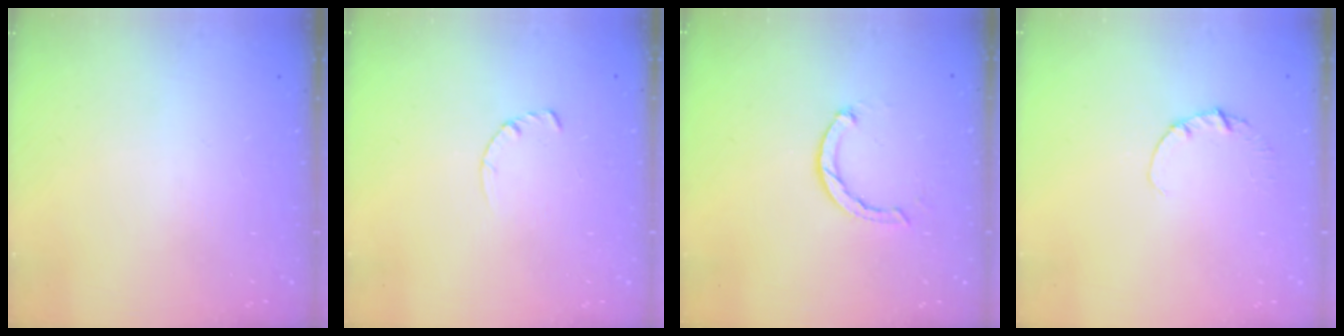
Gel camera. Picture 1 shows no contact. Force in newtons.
{"total": 2.8, "press": 2.8, "slide": 0.4}
{"total": 2.4, "press": 2.3, "slide": 0.4}
{"total": 1.1, "press": 1.1, "slide": 0.1}